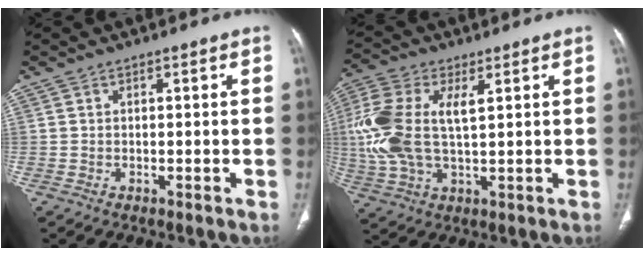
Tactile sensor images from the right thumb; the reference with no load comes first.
{"total": 14.1, "force": [2.7, 7.2, 11.8], "torque": [-0.285, 0.011, 0.055]}